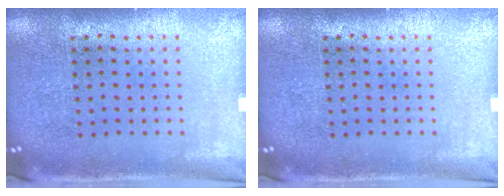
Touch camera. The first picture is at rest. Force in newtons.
{"total": 0.0}